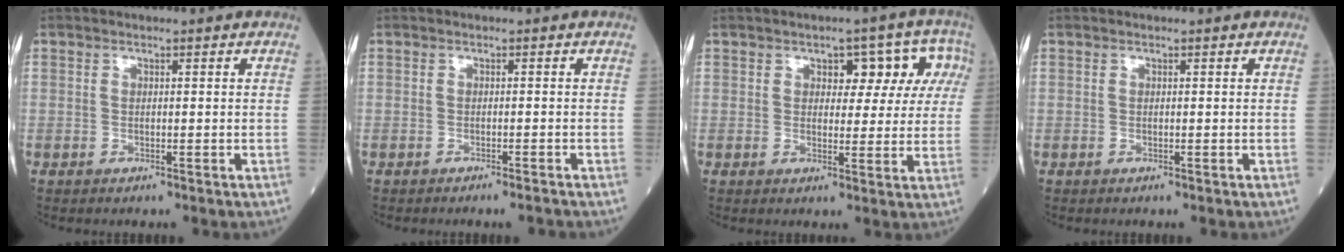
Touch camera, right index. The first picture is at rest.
{"total": 2.0, "force": [-1.8, -0.3, 0.7], "torque": [-0.009, -0.002, -0.025]}
{"total": 7.0, "force": [2.4, 3.9, 5.3], "torque": [-0.044, 0.030, 0.026]}
{"total": 0.0}